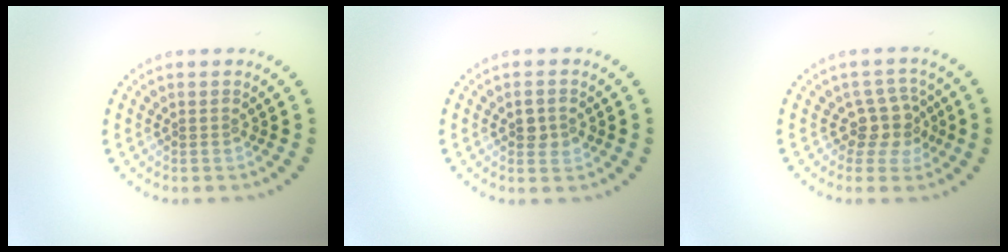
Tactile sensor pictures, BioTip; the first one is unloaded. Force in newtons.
{"total": 1.7, "press": 1.7, "slide": 0.2}
{"total": 2.9, "press": 2.3, "slide": 1.7}